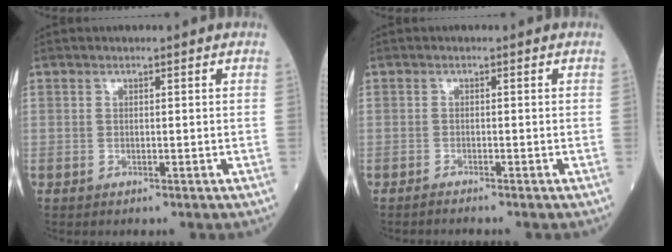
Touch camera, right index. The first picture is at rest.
{"total": 1.3, "force": [-1.2, -0.2, 0.4], "torque": [-0.006, 0.000, -0.017]}